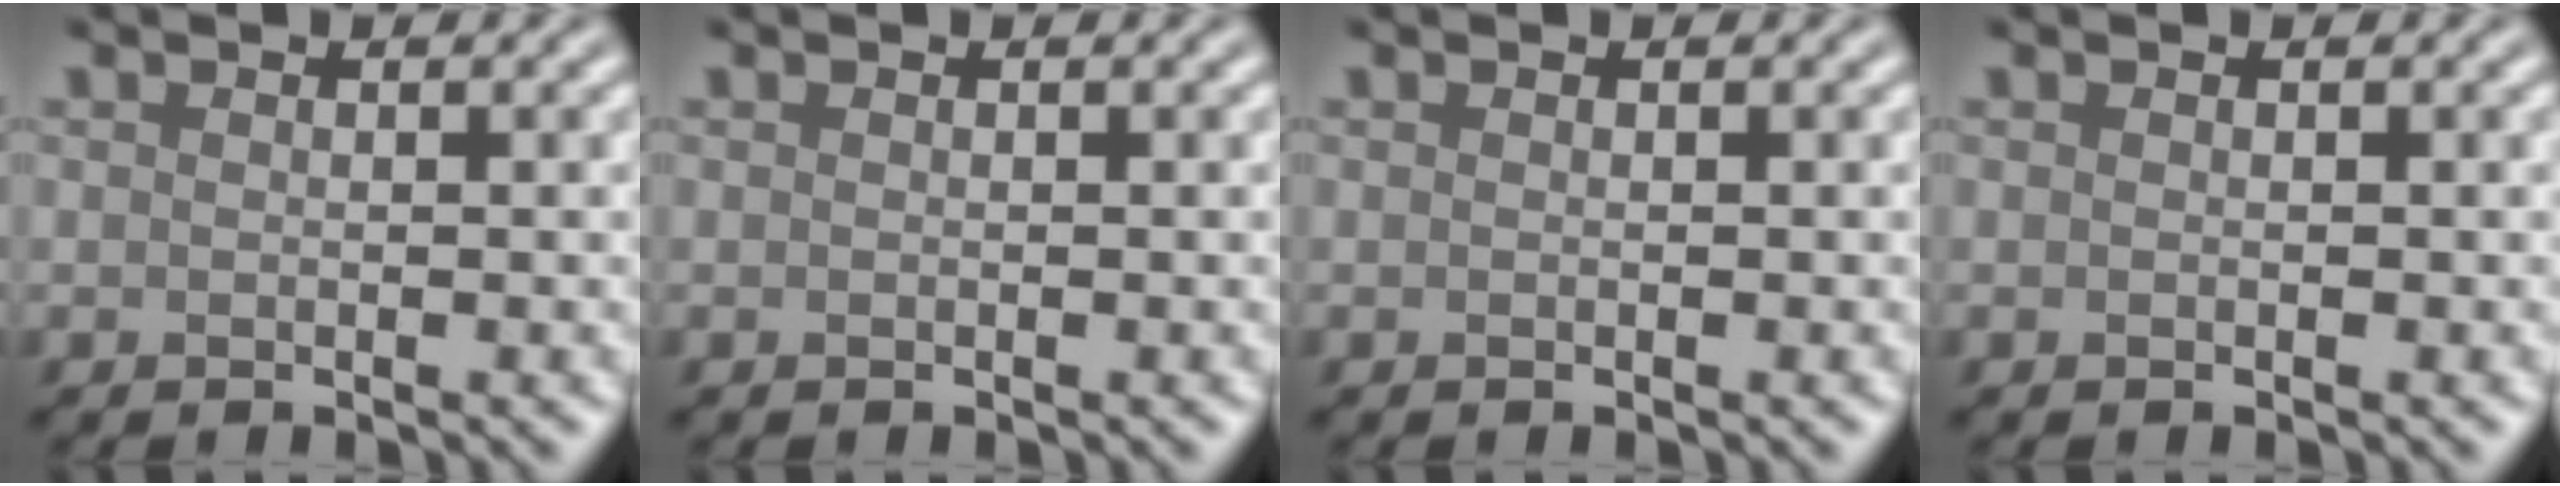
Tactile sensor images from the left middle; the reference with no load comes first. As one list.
[{"total": 0.0}, {"total": 0.0}, {"total": 0.0}]